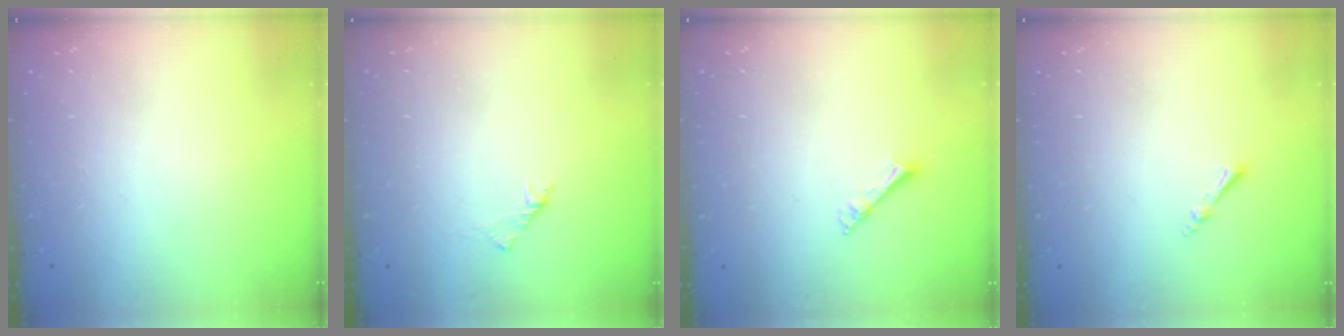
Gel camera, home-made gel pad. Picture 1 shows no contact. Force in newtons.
{"total": 2.0, "press": 1.9, "slide": 0.6}
{"total": 3.4, "press": 3.4, "slide": 0.3}
{"total": 2.2, "press": 2.1, "slide": 0.4}